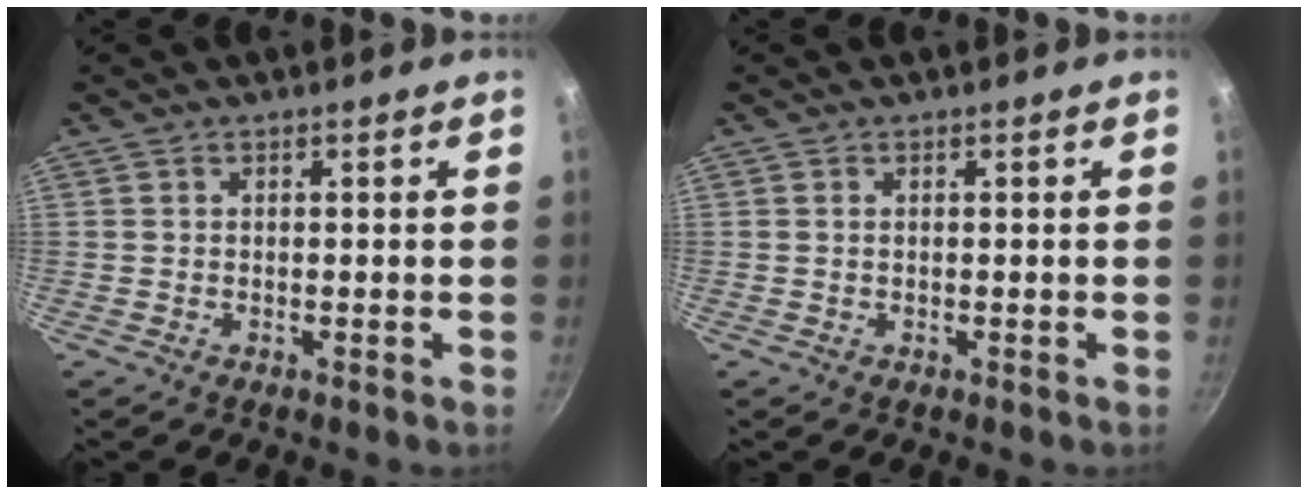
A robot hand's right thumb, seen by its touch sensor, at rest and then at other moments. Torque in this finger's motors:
{"motor_torque": [-0.55, 0.23, -0.25, 0.08, 0.07]}